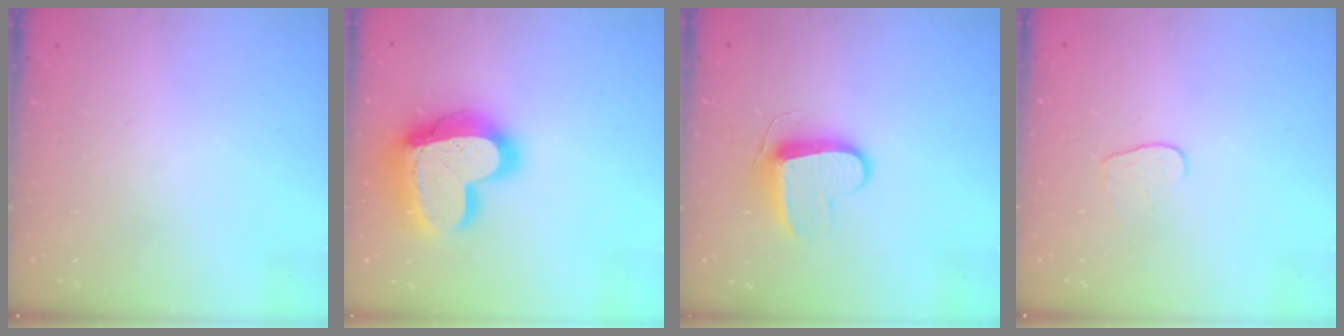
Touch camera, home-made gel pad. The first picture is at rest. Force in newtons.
{"total": 23.4, "press": 23.3, "slide": 1.9}
{"total": 9.5, "press": 9.5, "slide": 0.0}
{"total": 4.4, "press": 4.4, "slide": 0.3}